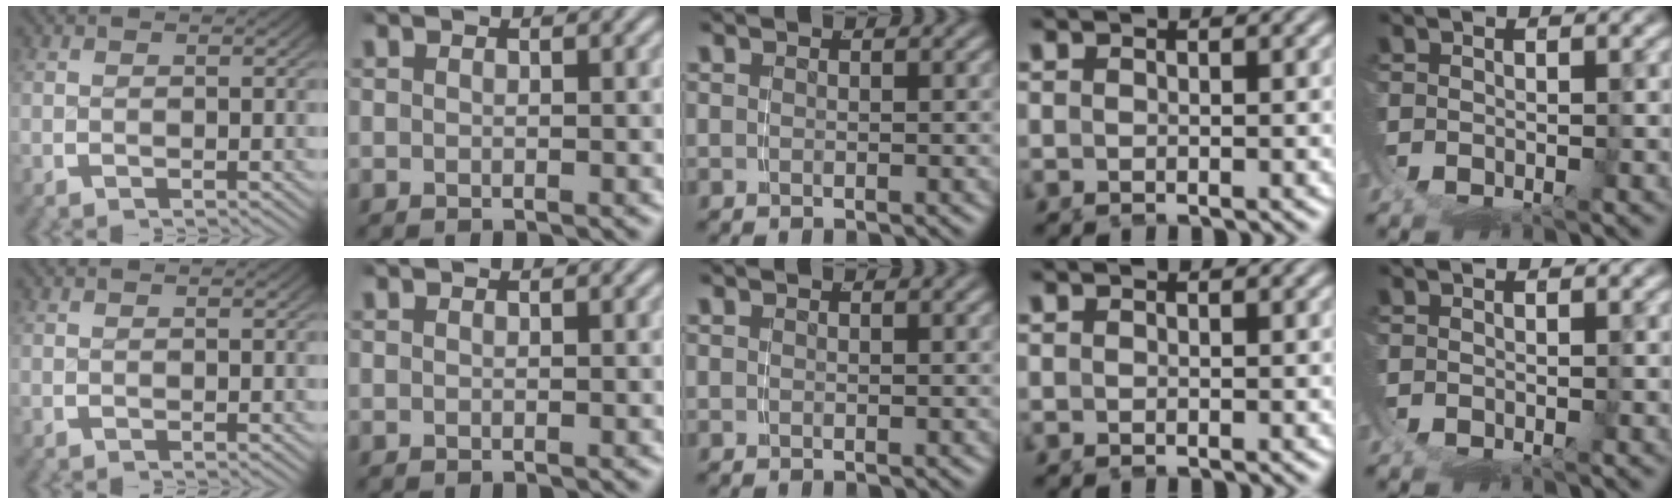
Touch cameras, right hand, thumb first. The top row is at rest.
{}